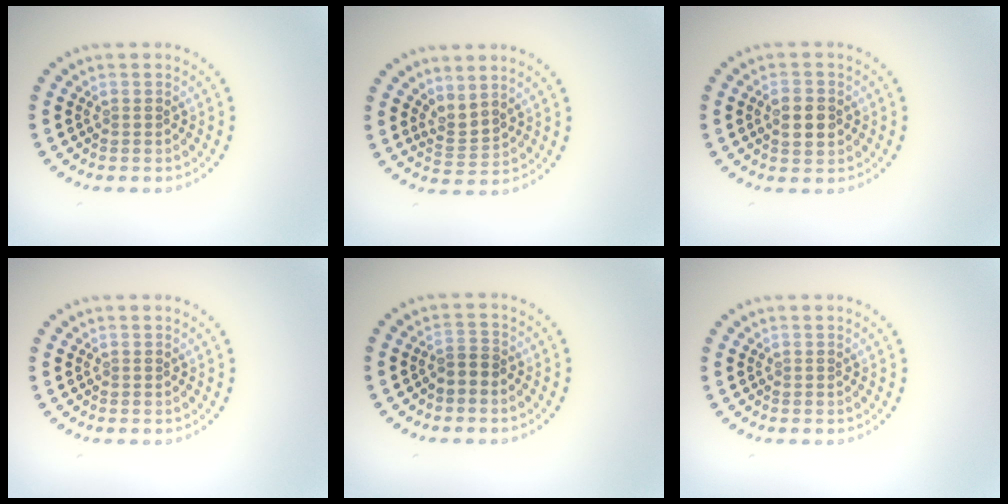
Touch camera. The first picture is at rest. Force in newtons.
{"total": 2.2, "press": 1.5, "slide": 1.7}
{"total": 2.7, "press": 2.7, "slide": 0.1}
{"total": 0.0}
{"total": 1.6, "press": 1.4, "slide": 0.8}
{"total": 0.0}